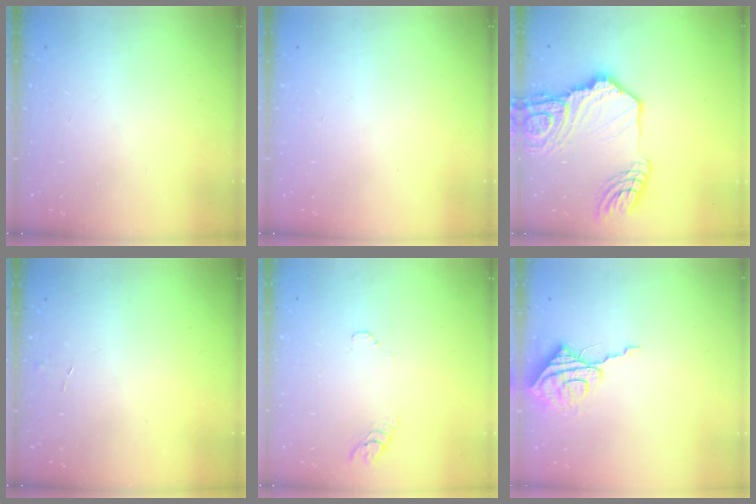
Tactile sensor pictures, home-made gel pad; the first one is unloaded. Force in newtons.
{"total": 0.0}
{"total": 22.5, "press": 22.3, "slide": 2.6}
{"total": 2.9, "press": 2.9, "slide": 0.3}
{"total": 3.5, "press": 3.5, "slide": 0.2}
{"total": 8.5, "press": 8.4, "slide": 0.6}